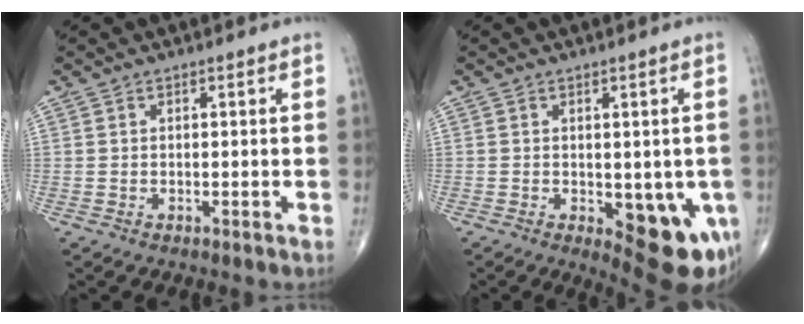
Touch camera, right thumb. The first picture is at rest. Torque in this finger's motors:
{"motor_torque": [0.06, 0.75, 0.01, -0.25, 0.23]}